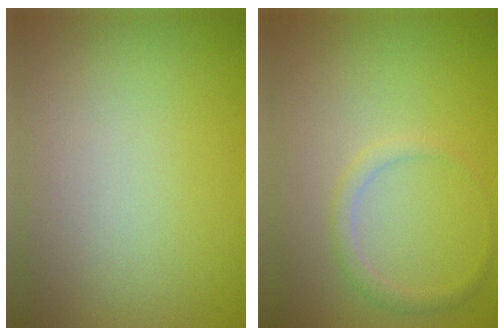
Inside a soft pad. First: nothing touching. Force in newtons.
{"total": 1.3, "press": 1.3, "slide": 0.1}